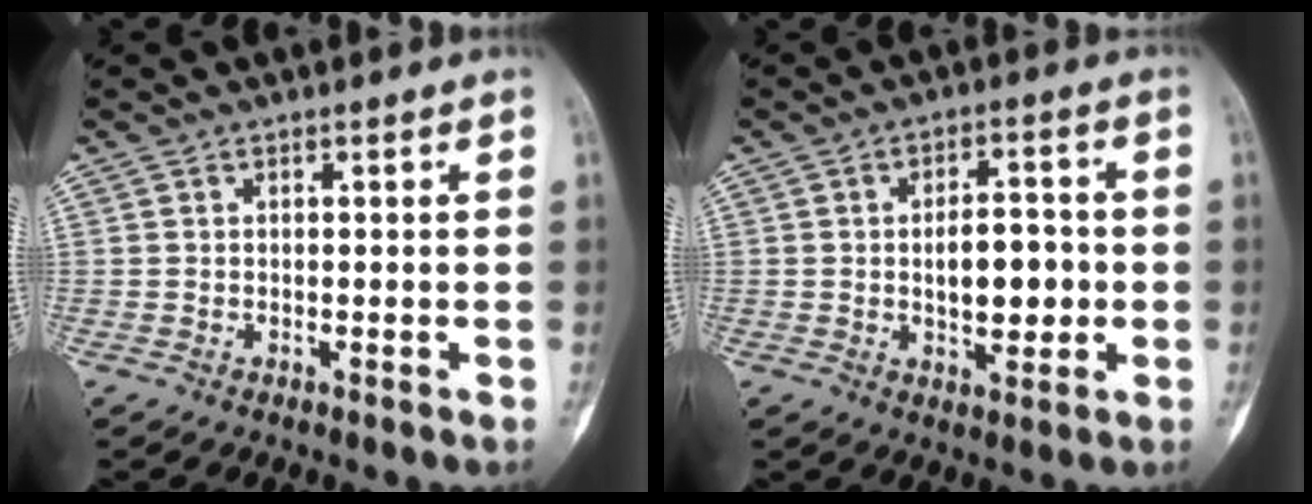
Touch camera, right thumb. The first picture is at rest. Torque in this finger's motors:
{"motor_torque": [-0.17, 0.54, 0.06, -0.03, 0.18]}